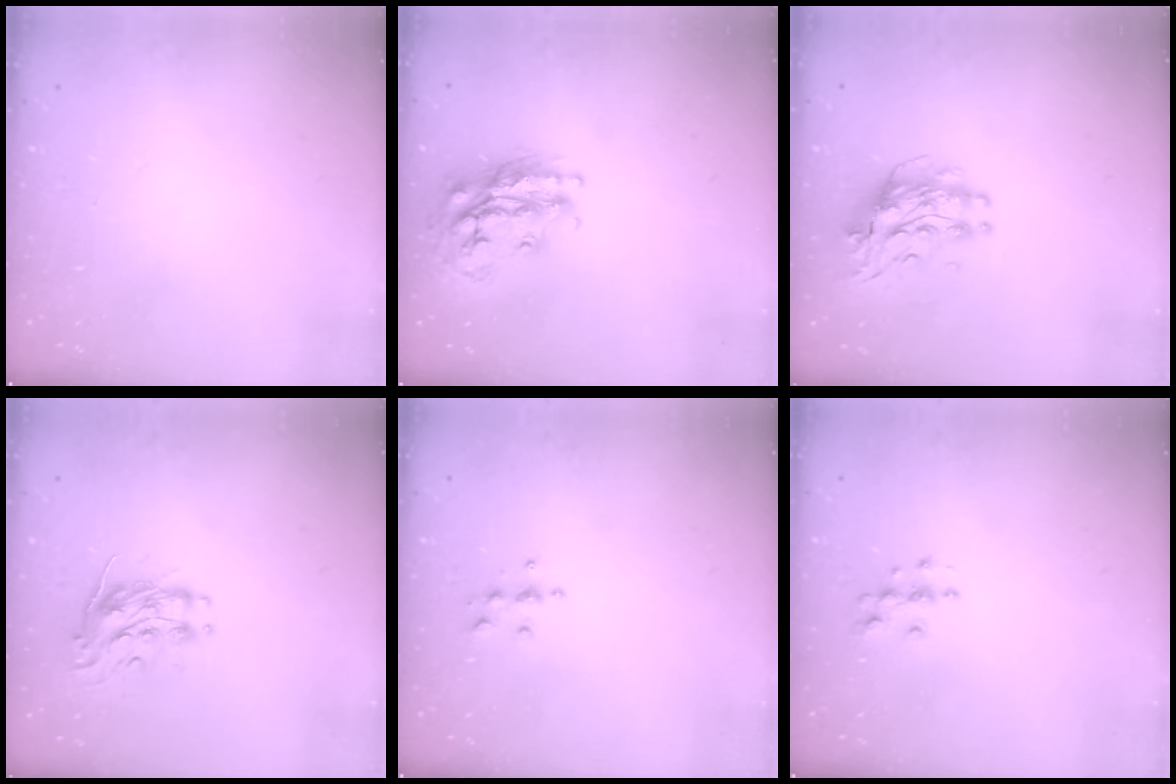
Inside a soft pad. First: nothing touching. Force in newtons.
{"total": 19.3, "press": 19.3, "slide": 1.4}
{"total": 9.4, "press": 9.3, "slide": 0.9}
{"total": 8.9, "press": 8.9, "slide": 0.2}
{"total": 3.8, "press": 3.8, "slide": 0.4}
{"total": 3.7, "press": 3.7, "slide": 0.2}